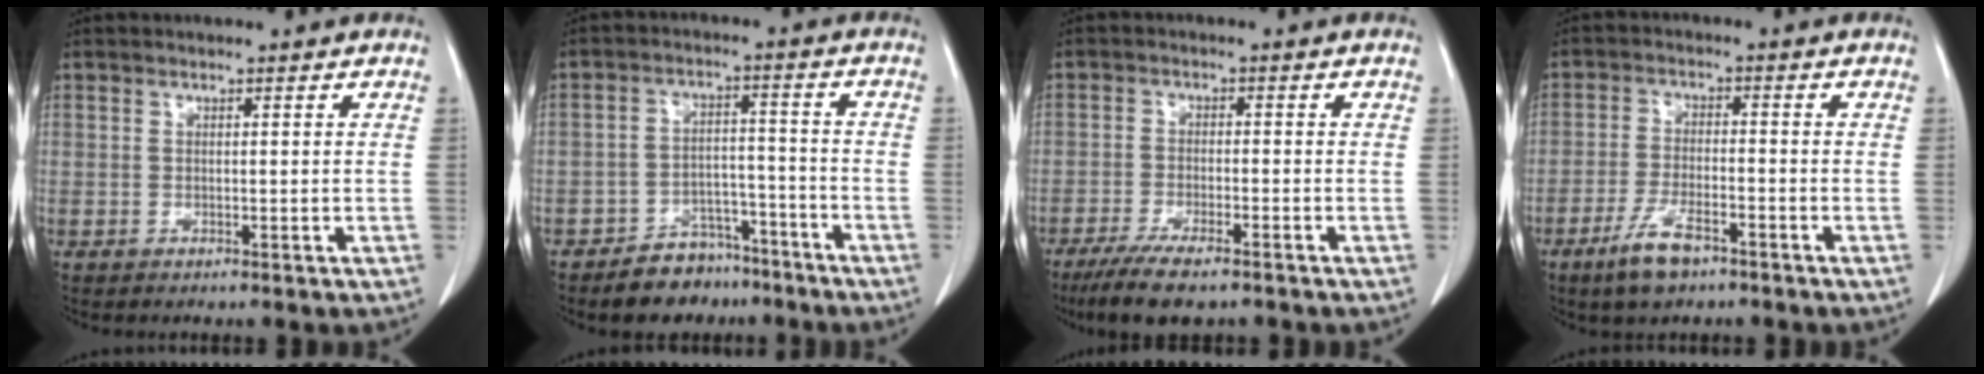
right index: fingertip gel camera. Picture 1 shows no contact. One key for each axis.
{"total": 7.2, "fx": -5.8, "fy": 4.0, "fz": 1.5, "tx": -0.016, "ty": 0.015, "tz": -0.091}
{"total": 8.9, "fx": -6.8, "fy": 1.7, "fz": 5.5, "tx": -0.093, "ty": -0.020, "tz": -0.111}
{"total": 6.3, "fx": -4.2, "fy": 1.7, "fz": 4.3, "tx": -0.092, "ty": -0.008, "tz": -0.076}